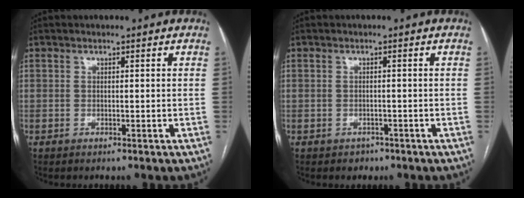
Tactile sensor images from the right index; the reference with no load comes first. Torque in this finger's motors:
{"motor_torque": [-0.03, 0.01, 0.03, 0.00]}